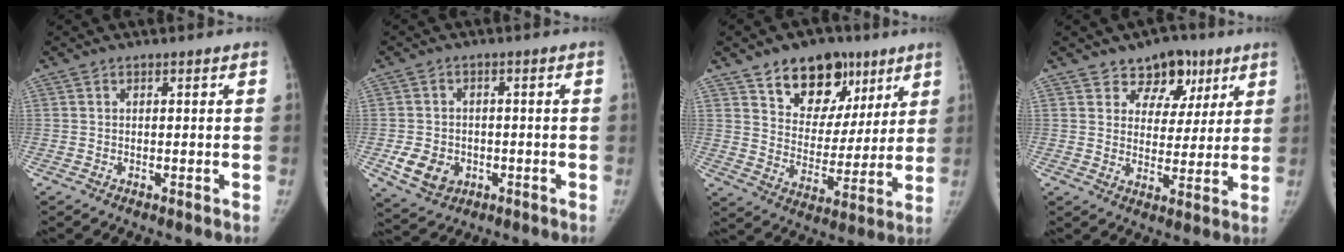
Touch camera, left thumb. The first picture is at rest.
{"total": 7.4, "force": [-2.2, 5.9, 3.8], "torque": [-0.054, 0.007, -0.026]}
{"total": 16.4, "force": [9.6, 10.9, 7.7], "torque": [-0.061, -0.040, 0.155]}
{"total": 9.4, "force": [5.6, 6.7, 3.5], "torque": [-0.005, -0.022, 0.084]}